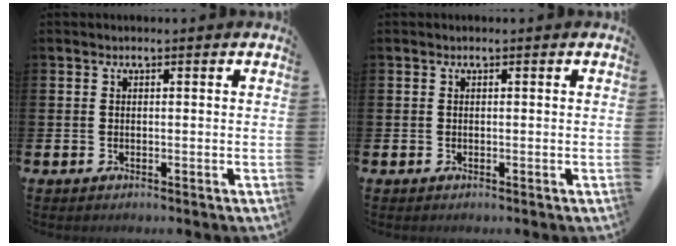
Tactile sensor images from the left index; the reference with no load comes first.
{"total": 0.0}